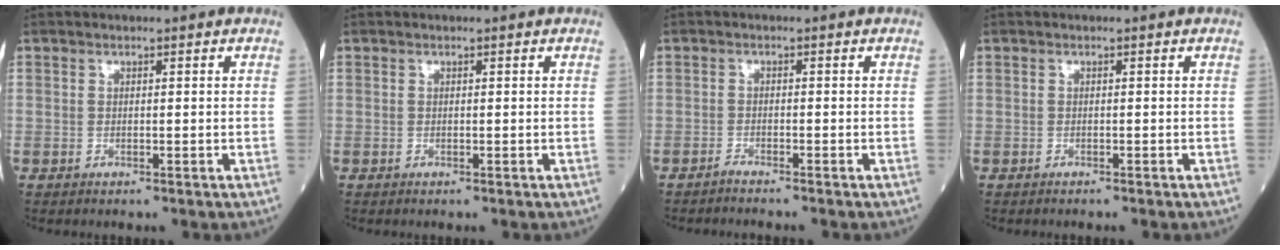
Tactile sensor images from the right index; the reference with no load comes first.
{"total": 0.0}
{"total": 1.5, "force": [-1.4, -0.4, 0.3], "torque": [-0.005, 0.000, -0.024]}
{"total": 0.8, "force": [-0.7, 0.0, 0.4], "torque": [-0.001, 0.000, -0.011]}